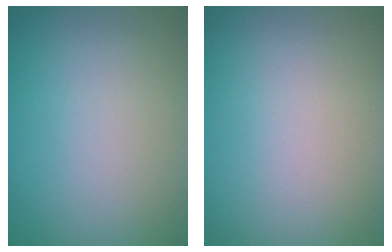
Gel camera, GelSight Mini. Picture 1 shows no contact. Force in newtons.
{"total": 0.0}